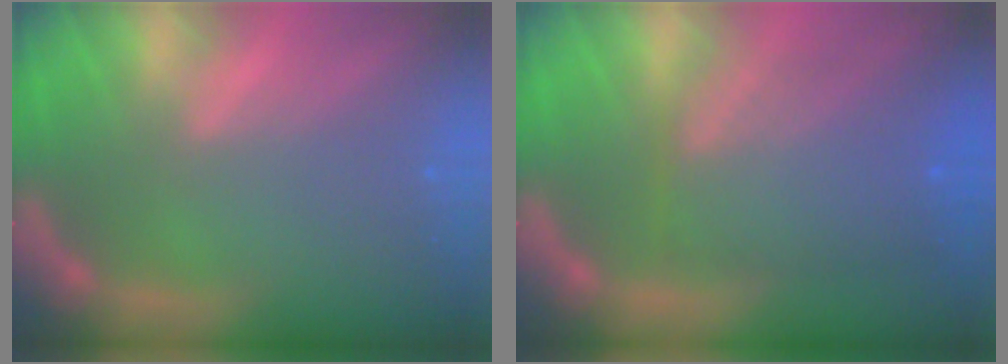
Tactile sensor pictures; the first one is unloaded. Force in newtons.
{"total": 8.0}